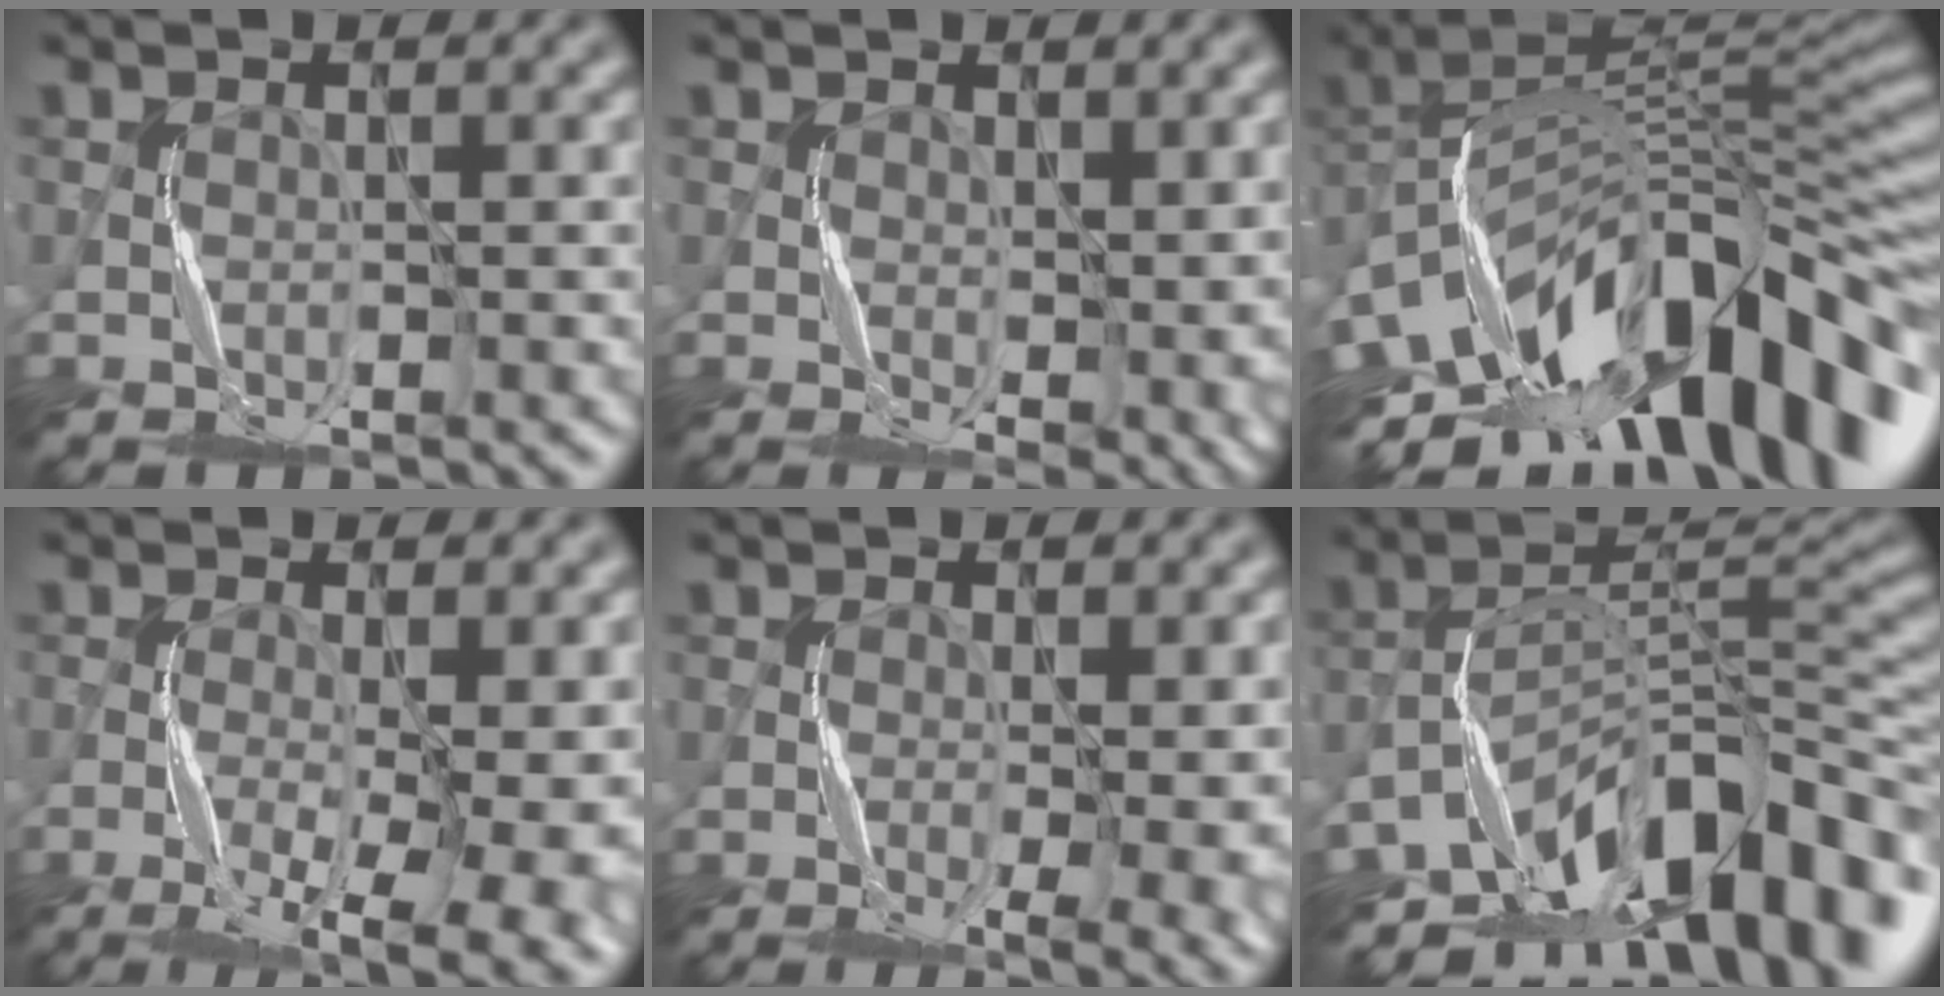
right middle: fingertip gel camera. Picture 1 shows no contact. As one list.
[{"total": 5.0, "force": [0.5, 2.6, 4.3], "torque": [-0.063, -0.012, 0.016]}, {"total": 14.6, "force": [-5.8, 7.0, 11.4], "torque": [-0.199, 0.016, -0.104]}, {"total": 9.7, "force": [-3.8, 3.3, 8.3], "torque": [-0.138, -0.013, -0.055]}, {"total": 7.3, "force": [-1.4, 3.0, 6.4], "torque": [-0.084, -0.010, -0.004]}, {"total": 13.4, "force": [-9.3, 5.2, 8.0], "torque": [-0.118, 0.023, -0.161]}]